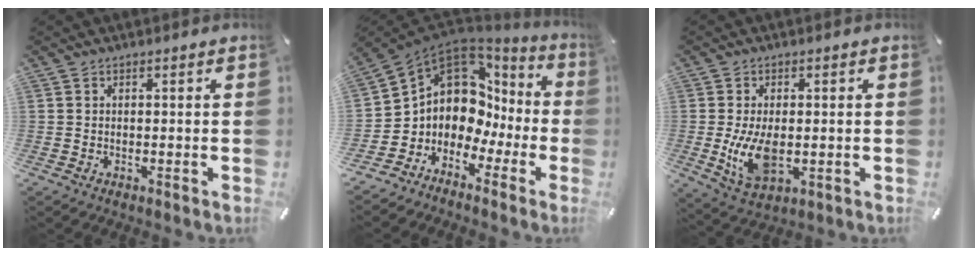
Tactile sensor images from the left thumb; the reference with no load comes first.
{"total": 9.8, "force": [2.5, 8.4, 4.4], "torque": [-0.090, -0.053, 0.045]}
{"total": 9.3, "force": [-0.8, 5.4, 7.5], "torque": [-0.164, -0.010, -0.014]}